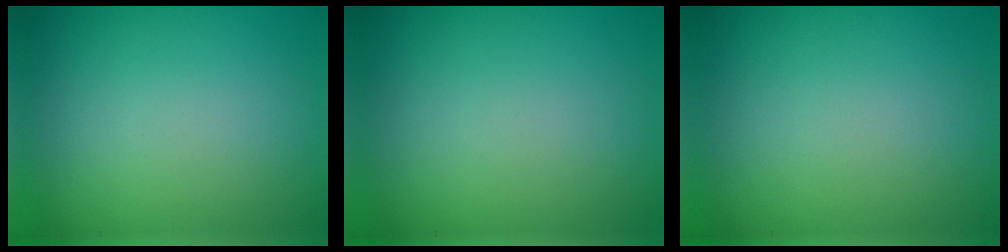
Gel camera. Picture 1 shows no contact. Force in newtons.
{"total": 0.0}
{"total": 0.0}